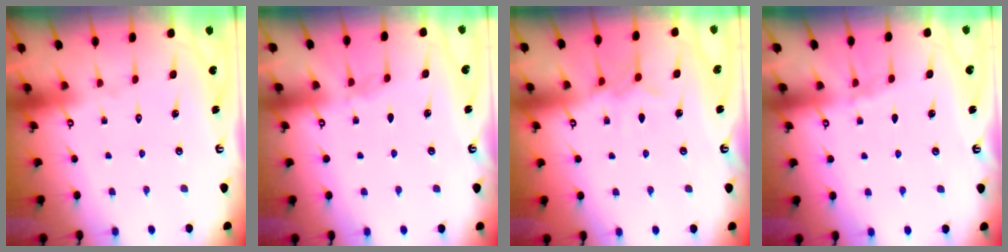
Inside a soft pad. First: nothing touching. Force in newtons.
{"total": 2.1, "press": 2.0, "slide": 0.4}
{"total": 6.7, "press": 6.7, "slide": 0.7}
{"total": 1.8, "press": 1.8, "slide": 0.3}